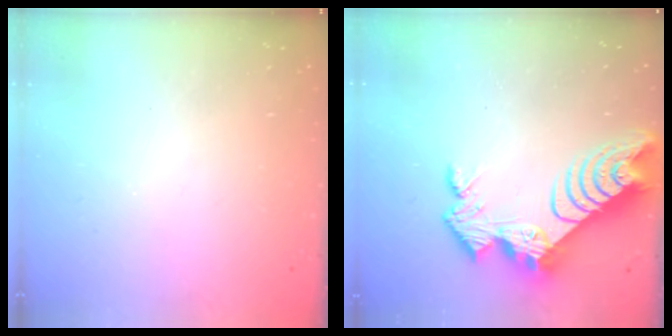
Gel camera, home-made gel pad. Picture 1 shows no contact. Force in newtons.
{"total": 16.6, "press": 16.6, "slide": 1.4}